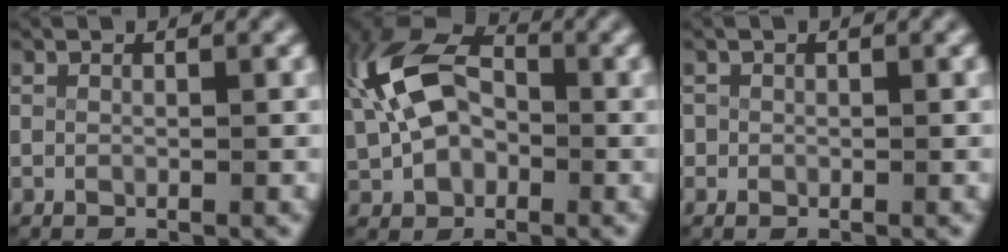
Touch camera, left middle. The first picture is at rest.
{"total": 8.1, "force": [0.9, 5.8, 5.5], "torque": [-0.119, -0.011, 0.024]}
{"total": 0.9, "force": [0.0, 0.9, 0.1], "torque": [-0.010, -0.007, 0.002]}